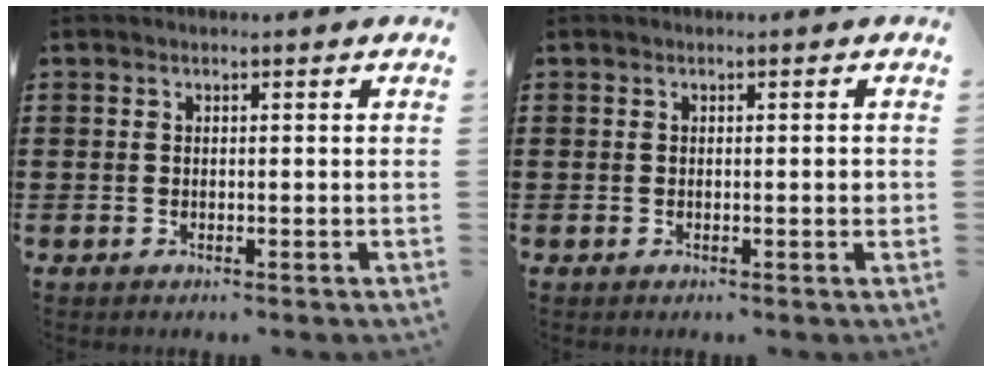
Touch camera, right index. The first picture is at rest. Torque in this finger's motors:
{"motor_torque": [0.68, 0.31, 0.01, 0.03]}